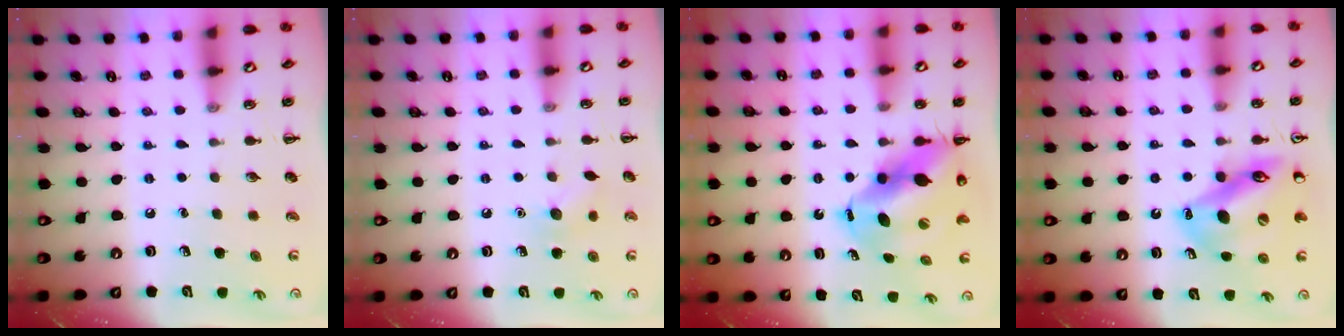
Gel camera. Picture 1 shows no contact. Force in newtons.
{"total": 7.2, "press": 7.0, "slide": 1.5}
{"total": 12.7, "press": 12.3, "slide": 3.1}
{"total": 14.9, "press": 14.4, "slide": 3.7}